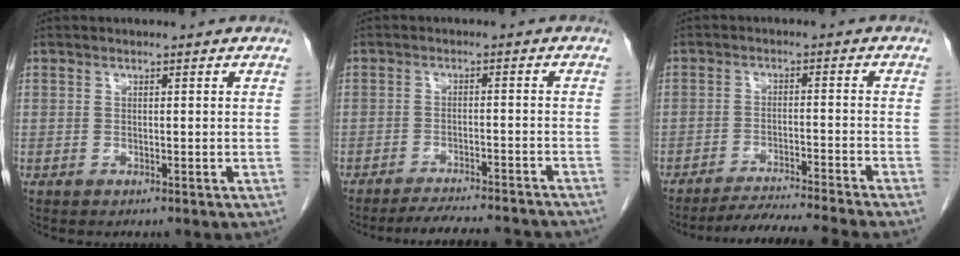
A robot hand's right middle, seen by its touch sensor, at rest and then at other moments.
{"total": 13.5, "force": [-12.7, 1.2, 4.6], "torque": [-0.060, -0.009, -0.161]}
{"total": 11.0, "force": [-10.1, -2.5, 3.6], "torque": [-0.037, -0.019, -0.159]}